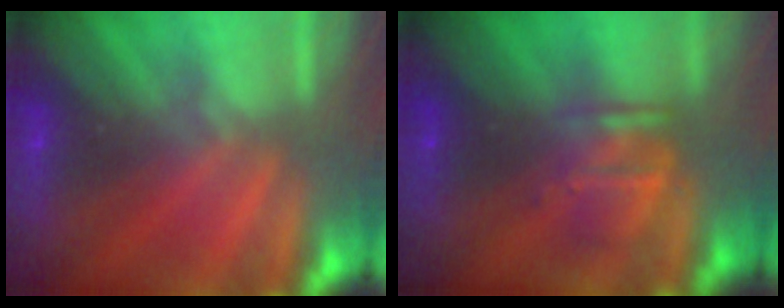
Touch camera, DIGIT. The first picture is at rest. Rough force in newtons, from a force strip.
{"total": 3.7}